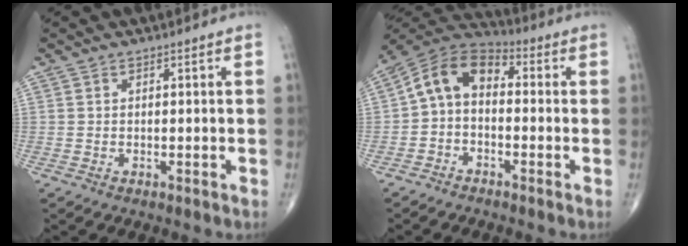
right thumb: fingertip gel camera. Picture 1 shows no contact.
{"total": 9.3, "force": [-0.2, 6.1, 6.9], "torque": [-0.109, 0.035, -0.024]}